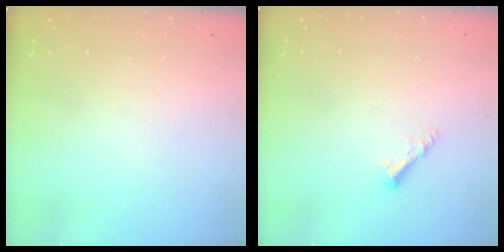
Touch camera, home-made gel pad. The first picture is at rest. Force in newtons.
{"total": 3.9, "press": 3.9, "slide": 0.3}